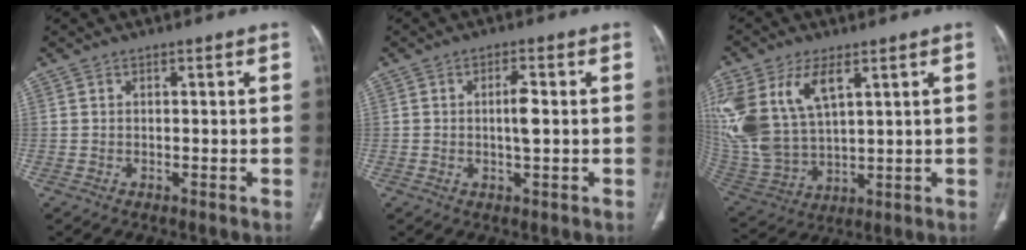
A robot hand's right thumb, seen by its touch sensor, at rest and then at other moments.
{"total": 3.4, "force": [0.1, 0.9, 3.3], "torque": [-0.058, 0.000, -0.001]}
{"total": 18.7, "force": [7.2, 10.4, 13.7], "torque": [-0.305, -0.017, 0.153]}